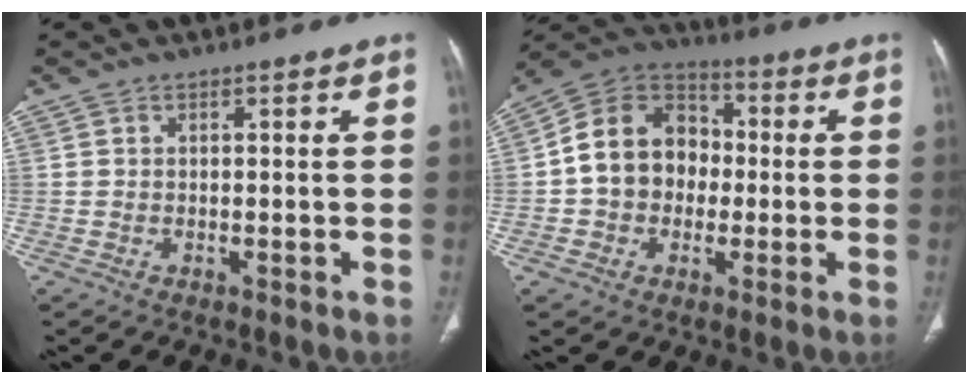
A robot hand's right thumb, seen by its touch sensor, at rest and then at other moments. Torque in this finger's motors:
{"motor_torque": [0.83, 0.90, 1.14, -0.78, 0.27]}